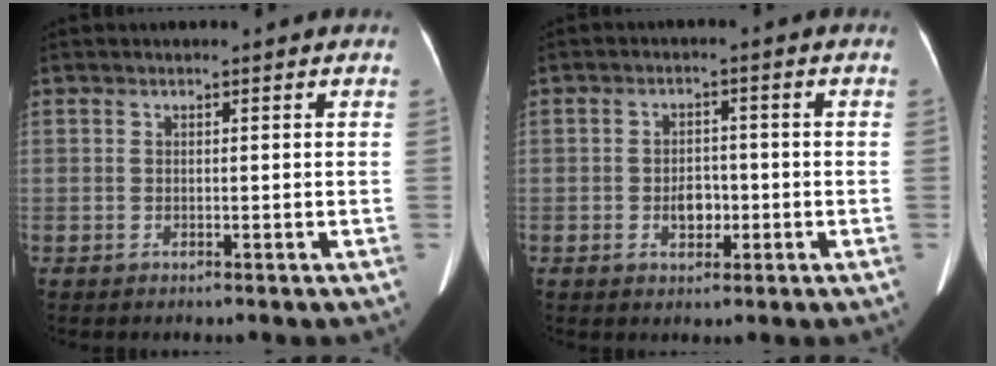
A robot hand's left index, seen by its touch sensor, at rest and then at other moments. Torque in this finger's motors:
{"motor_torque": [0.05, 0.01, 0.05, 0.00]}